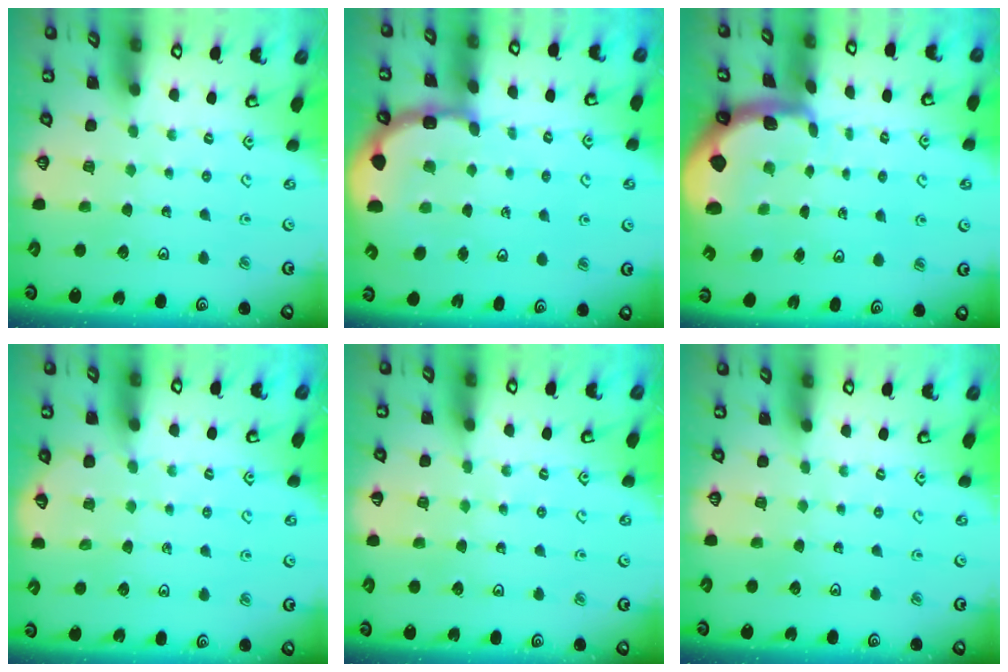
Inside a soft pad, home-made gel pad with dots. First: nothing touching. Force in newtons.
{"total": 5.9, "press": 5.7, "slide": 1.3}
{"total": 1.7, "press": 1.7, "slide": 0.4}
{"total": 4.2, "press": 4.0, "slide": 1.2}
{"total": 2.4, "press": 2.4, "slide": 0.5}
{"total": 0.0}